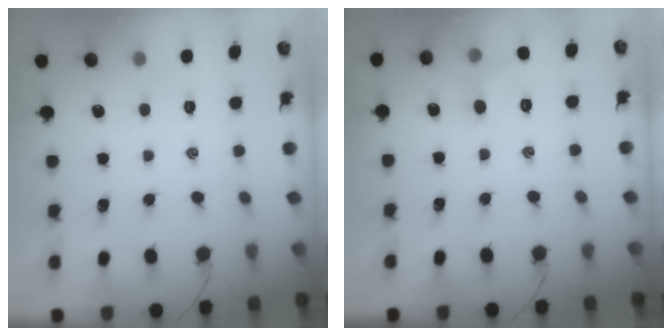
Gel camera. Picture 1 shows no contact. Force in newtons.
{"total": 6.0, "press": 5.7, "slide": 1.8}